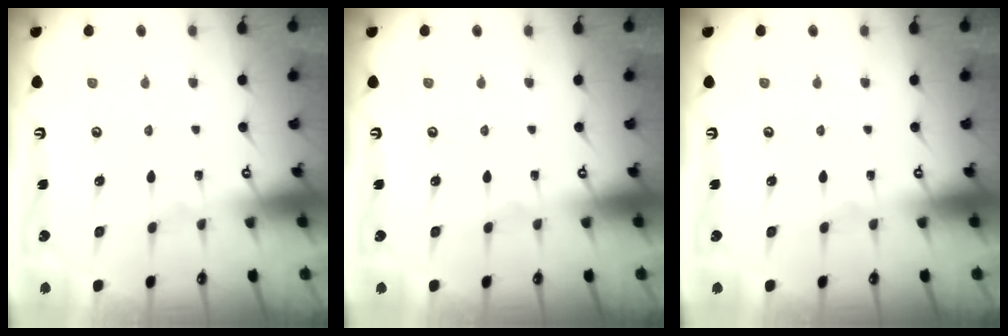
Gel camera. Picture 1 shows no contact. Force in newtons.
{"total": 0.0}
{"total": 0.0}